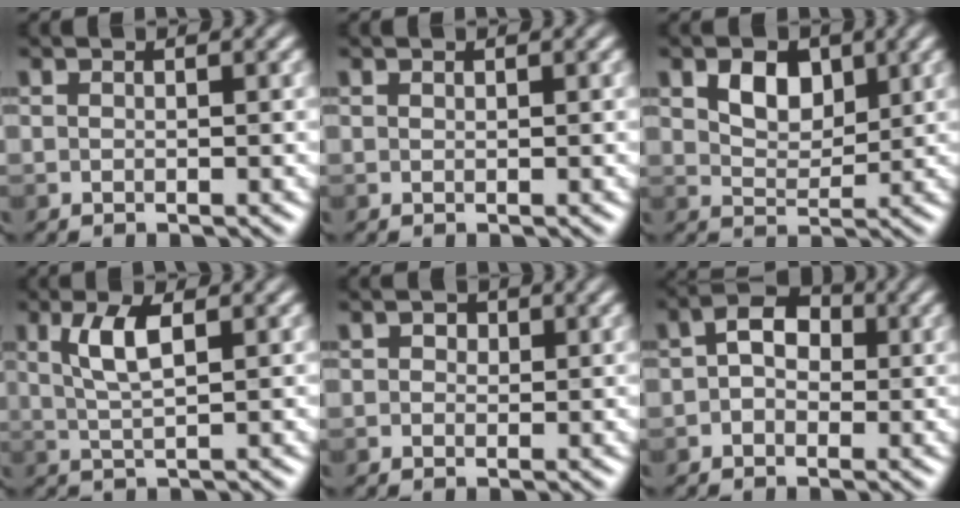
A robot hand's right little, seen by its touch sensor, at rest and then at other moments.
{"total": 0.0}
{"total": 3.3, "force": [1.4, 2.1, 2.1], "torque": [-0.037, 0.001, 0.023]}
{"total": 3.3, "force": [1.0, 1.0, 2.9], "torque": [-0.062, 0.003, 0.021]}
{"total": 1.4, "force": [0.6, 1.1, 0.7], "torque": [-0.007, 0.002, -0.004]}
{"total": 3.2, "force": [0.2, 2.3, 2.2], "torque": [-0.032, 0.009, -0.009]}